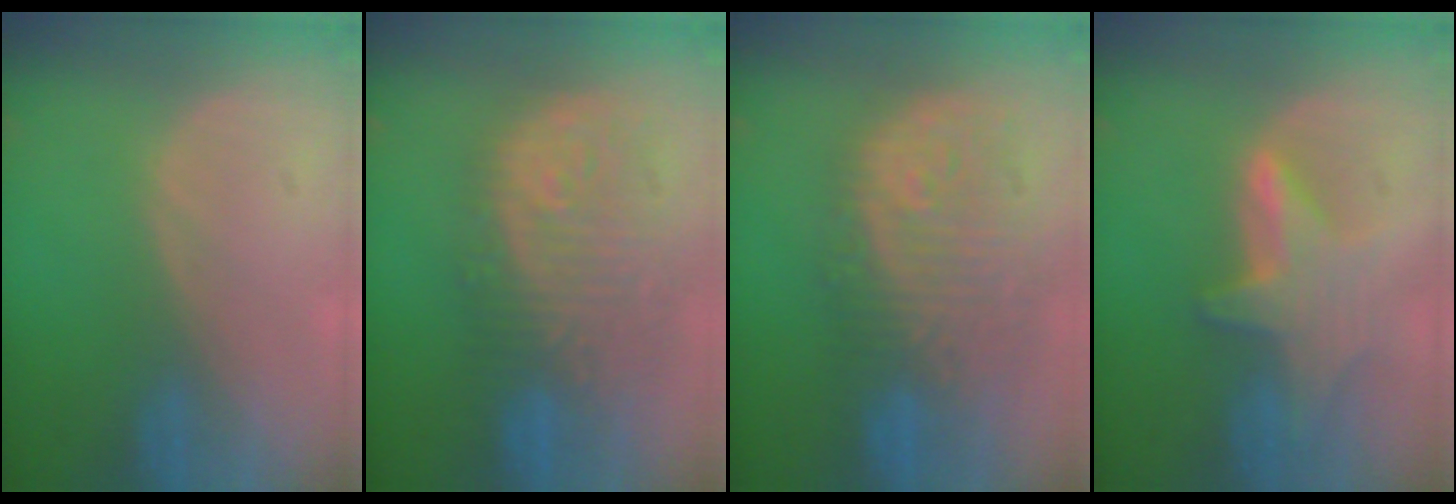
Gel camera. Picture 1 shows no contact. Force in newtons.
{"total": 12.0, "press": 10.7, "slide": 5.5}
{"total": 12.2, "press": 10.9, "slide": 5.6}
{"total": 6.8, "press": 6.3, "slide": 2.4}